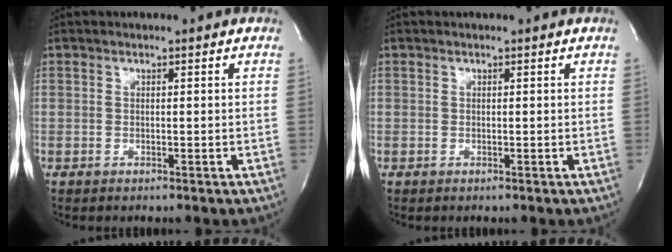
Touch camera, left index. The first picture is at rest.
{"total": 0.0}